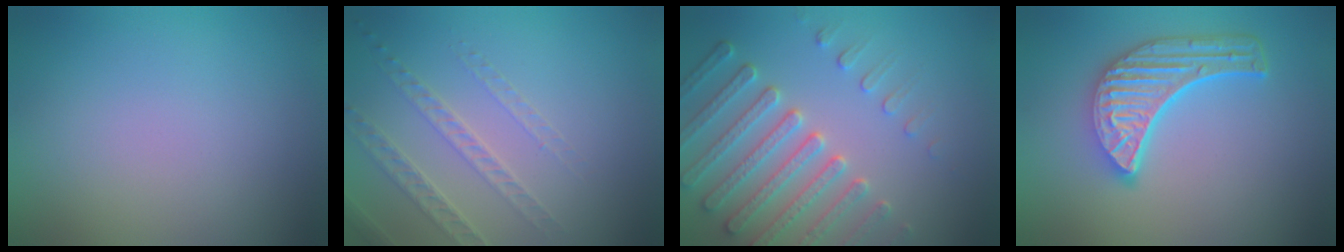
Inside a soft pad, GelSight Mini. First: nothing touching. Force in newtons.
{"total": 1.9, "press": 1.7, "slide": 0.8}
{"total": 5.2, "press": 4.7, "slide": 2.3}
{"total": 5.7, "press": 4.4, "slide": 3.6}